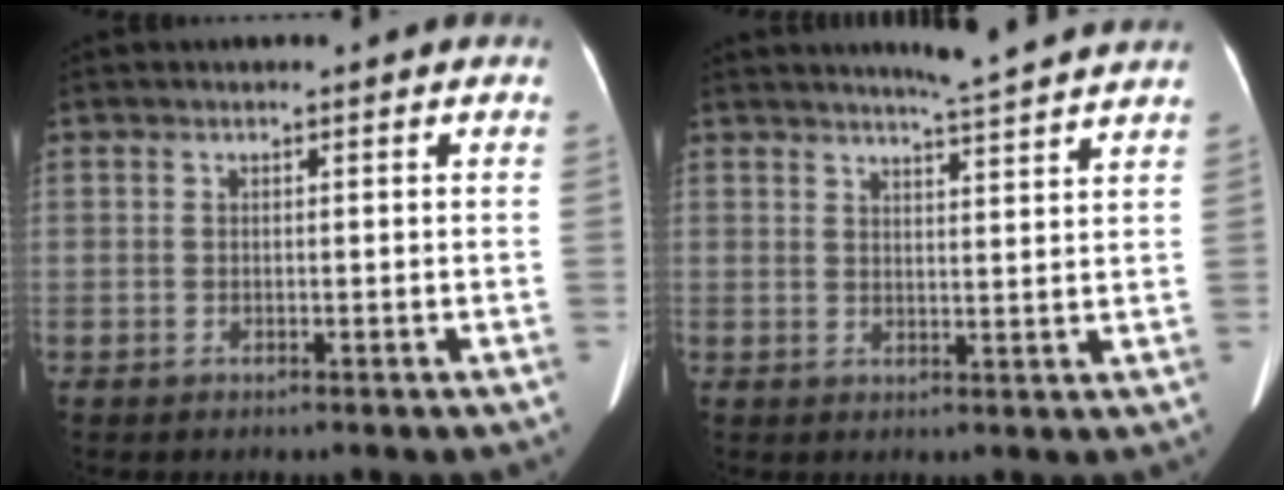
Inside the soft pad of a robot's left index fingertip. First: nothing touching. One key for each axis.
{"total": 7.6, "fx": 7.1, "fy": -1.1, "fz": 2.6, "tx": -0.046, "ty": -0.001, "tz": 0.087}